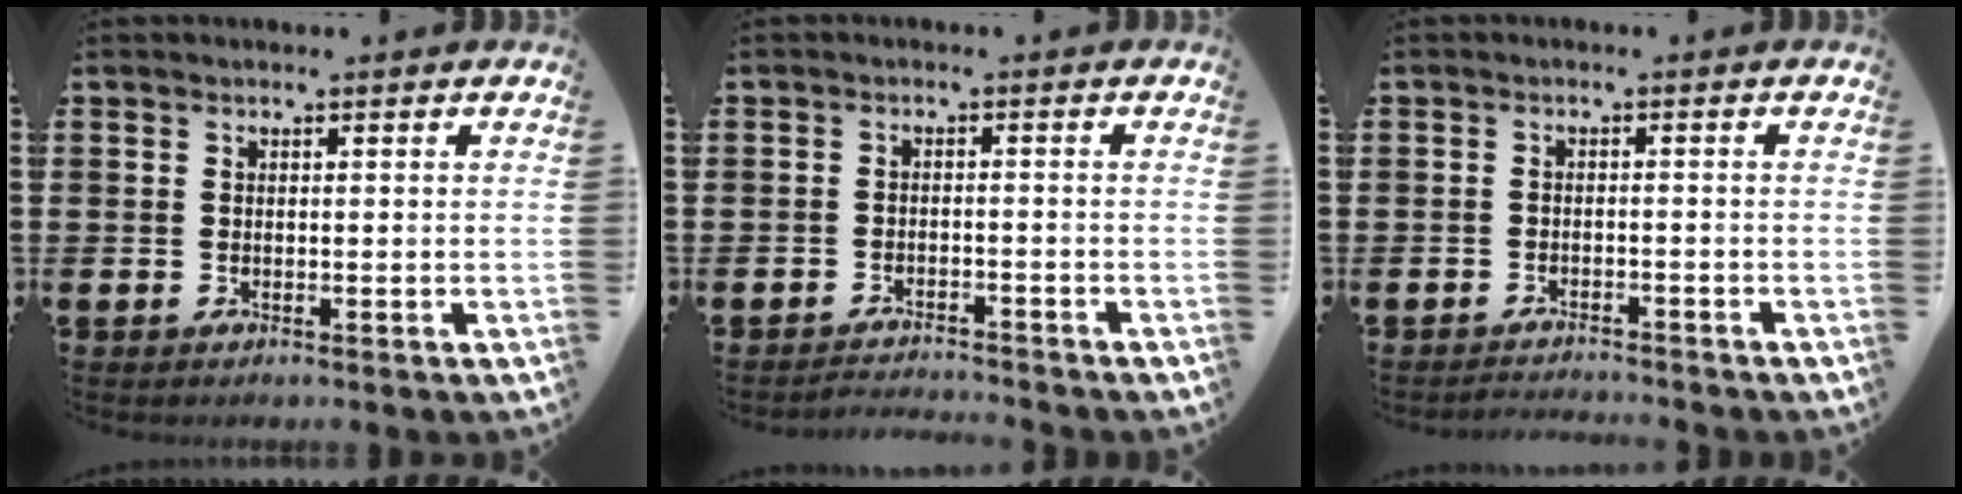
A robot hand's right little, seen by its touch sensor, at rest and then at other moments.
{"total": 1.8, "force": [-1.8, -0.1, -0.1], "torque": [-0.002, 0.005, -0.039]}
{"total": 1.5, "force": [-1.5, -0.1, -0.1], "torque": [-0.002, 0.003, -0.030]}